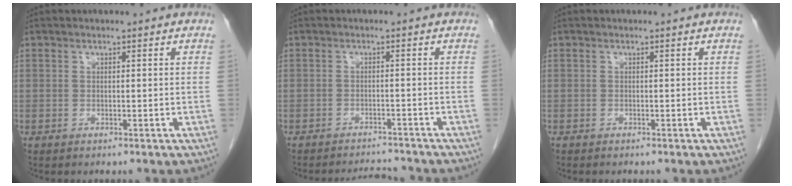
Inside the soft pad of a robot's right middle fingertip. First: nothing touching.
{"total": 4.6, "force": [-4.6, 0.3, 0.2], "torque": [-0.003, -0.003, -0.068]}
{"total": 0.0}